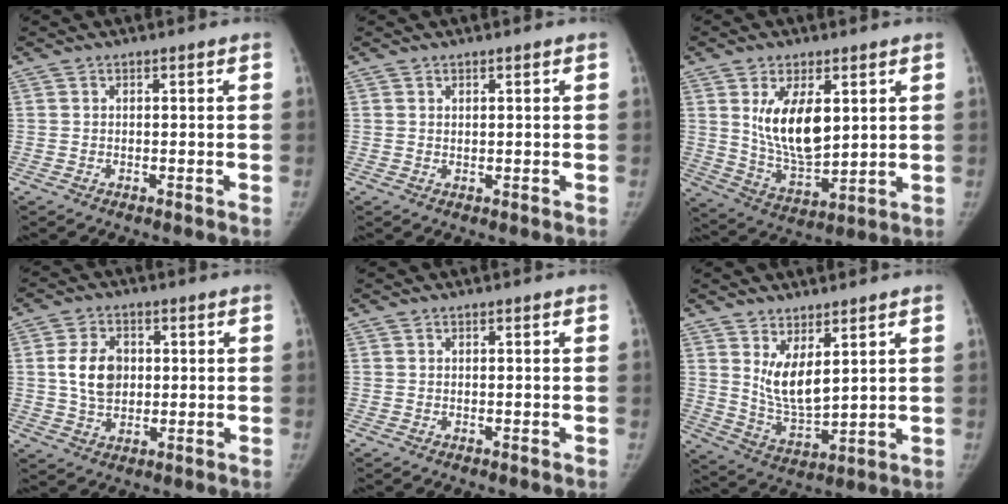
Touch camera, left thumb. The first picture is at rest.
{"total": 0.8, "force": [0.6, 0.3, 0.5], "torque": [-0.006, -0.005, 0.013]}
{"total": 12.9, "force": [3.8, 6.4, 10.6], "torque": [-0.164, -0.031, 0.083]}
{"total": 8.0, "force": [1.2, 5.8, 5.5], "torque": [-0.080, -0.004, 0.024]}
{"total": 0.0}
{"total": 8.5, "force": [3.9, 3.5, 6.7], "torque": [-0.106, -0.045, 0.087]}